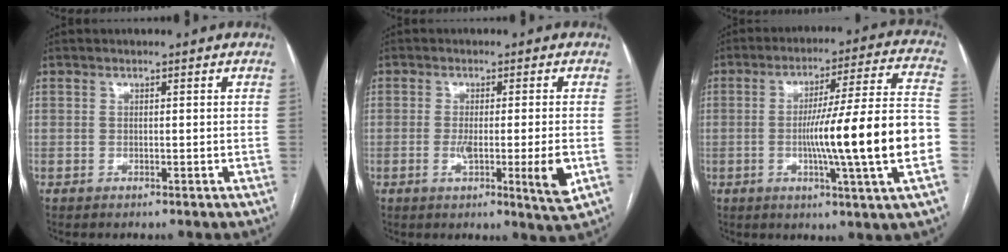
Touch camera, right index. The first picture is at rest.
{"total": 7.3, "force": [-1.8, 0.2, 7.1], "torque": [-0.107, -0.015, -0.029]}
{"total": 18.8, "force": [-3.7, -1.1, 18.4], "torque": [-0.268, 0.005, -0.061]}